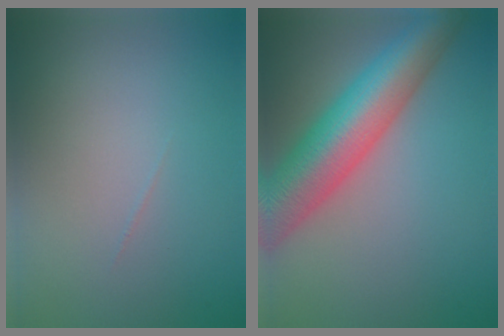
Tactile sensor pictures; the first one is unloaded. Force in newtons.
{"total": 10.2, "press": 10.2, "slide": 0.5}